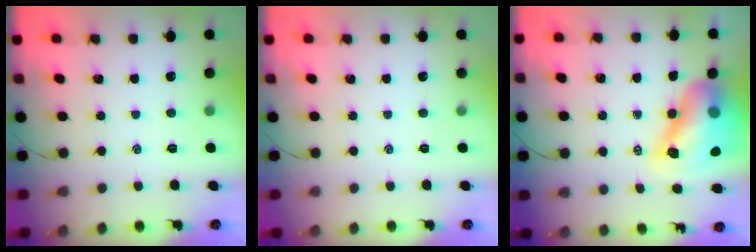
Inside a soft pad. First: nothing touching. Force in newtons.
{"total": 0.0}
{"total": 15.4, "press": 14.8, "slide": 4.5}